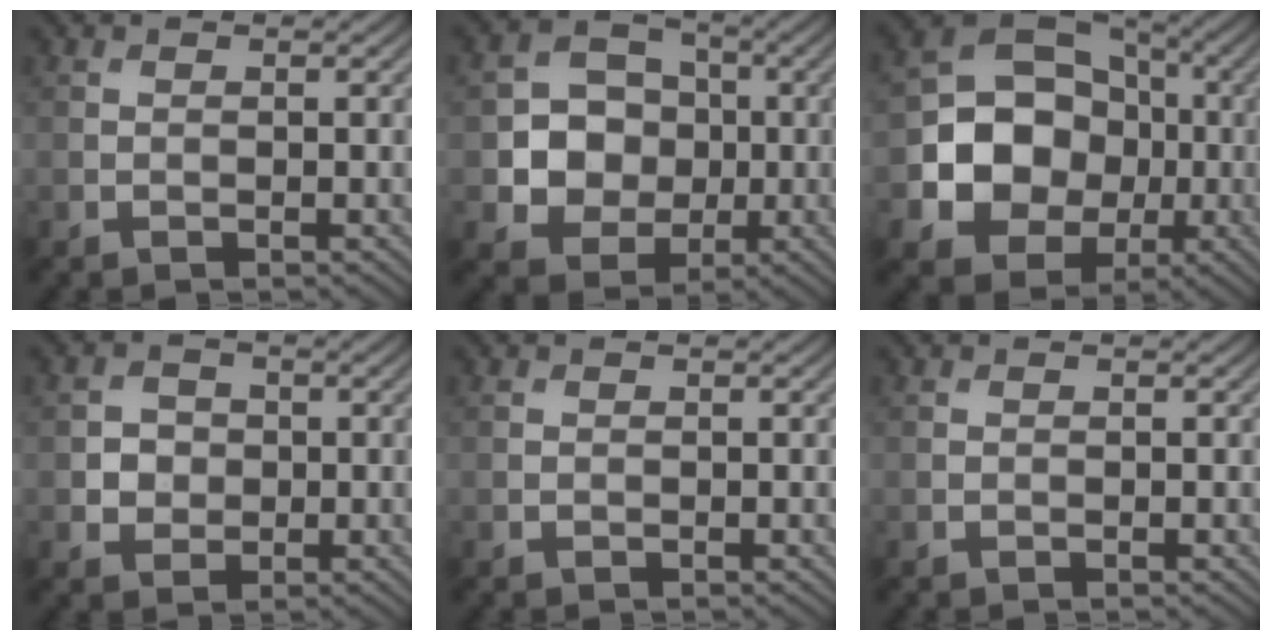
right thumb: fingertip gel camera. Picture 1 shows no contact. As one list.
[{"total": 8.1, "force": [-0.5, 7.1, 3.8], "torque": [-0.079, -0.001, -0.027]}, {"total": 12.0, "force": [-1.8, 9.9, 6.6], "torque": [-0.122, -0.001, -0.046]}, {"total": 2.8, "force": [-0.2, 2.6, 1.0], "torque": [-0.024, -0.003, -0.010]}, {"total": 0.0}, {"total": 0.0}]